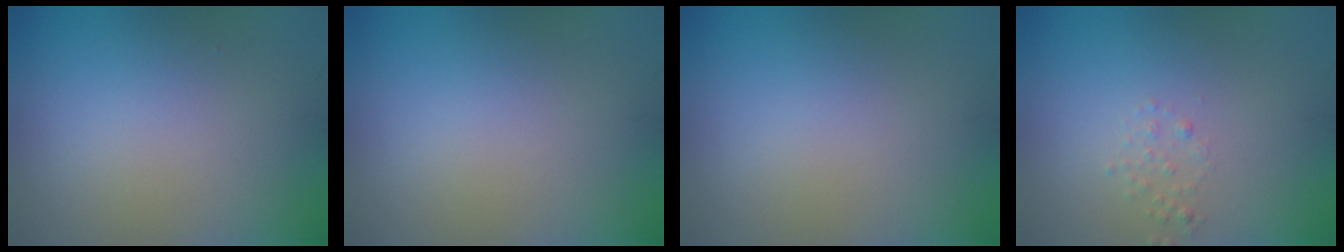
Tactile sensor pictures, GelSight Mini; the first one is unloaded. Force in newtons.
{"total": 0.0}
{"total": 0.0}
{"total": 0.8, "press": 0.8, "slide": 0.1}